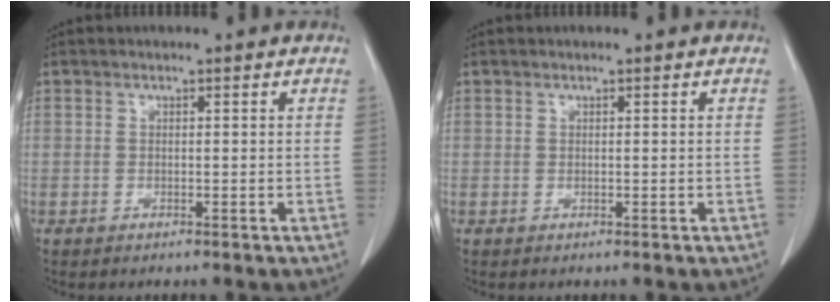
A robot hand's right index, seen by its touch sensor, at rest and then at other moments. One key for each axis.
{"total": 0.0}